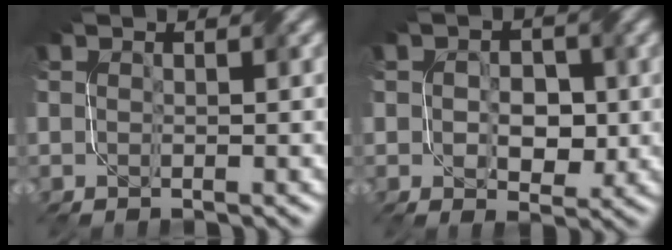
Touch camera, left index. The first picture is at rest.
{"total": 3.8, "force": [-0.4, 2.6, 2.8], "torque": [-0.038, 0.001, -0.007]}